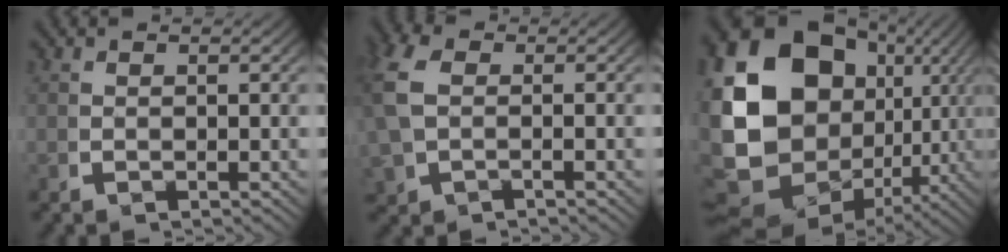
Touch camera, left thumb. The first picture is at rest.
{"total": 3.9, "force": [0.2, 2.6, 2.8], "torque": [-0.084, -0.002, 0.014]}
{"total": 20.5, "force": [0.6, 14.9, 14.1], "torque": [-0.320, -0.060, 0.039]}